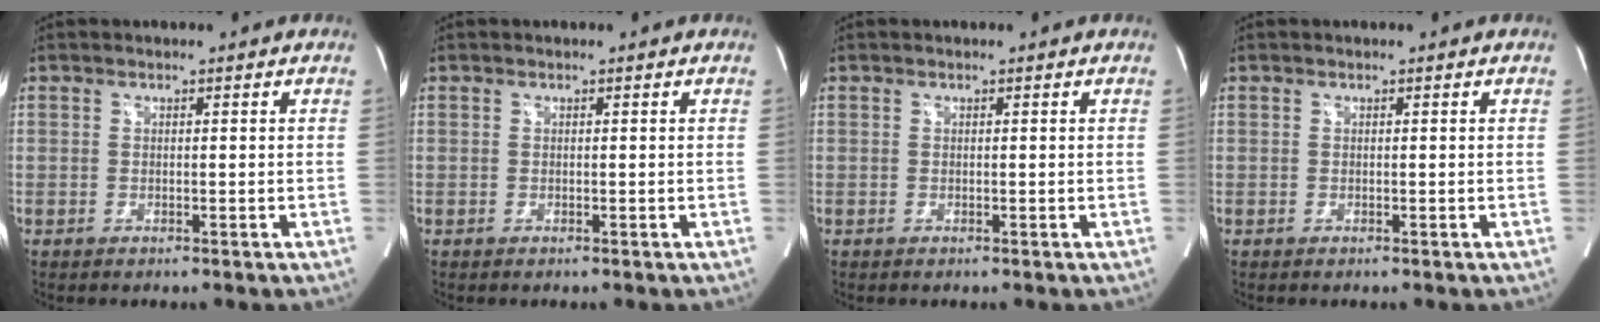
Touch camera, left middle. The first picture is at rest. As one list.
[{"total": 0.0}, {"total": 0.0}, {"total": 0.0}]